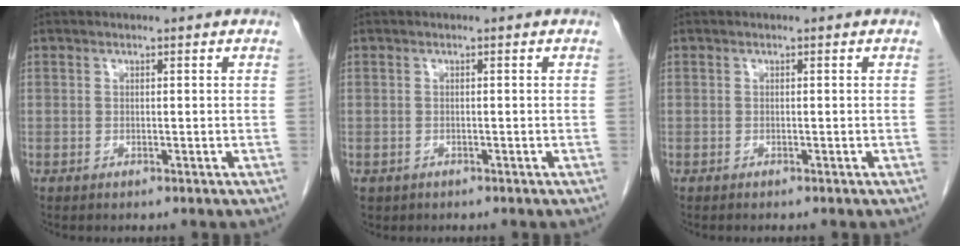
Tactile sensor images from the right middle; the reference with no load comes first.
{"total": 1.0, "force": [-0.5, 0.9, 0.1], "torque": [-0.012, 0.002, -0.001]}
{"total": 0.6, "force": [-0.5, 0.0, 0.2], "torque": [-0.006, -0.002, -0.008]}